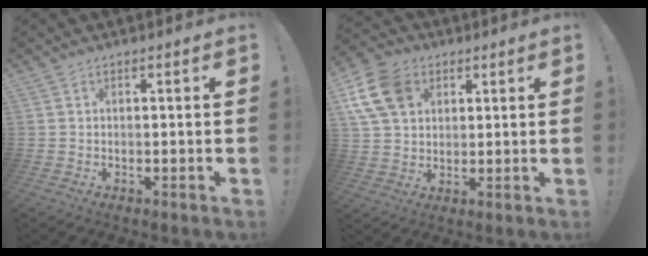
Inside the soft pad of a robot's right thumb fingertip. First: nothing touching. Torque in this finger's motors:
{"motor_torque": [0.08, 0.32, 0.23, -0.10, 0.05]}